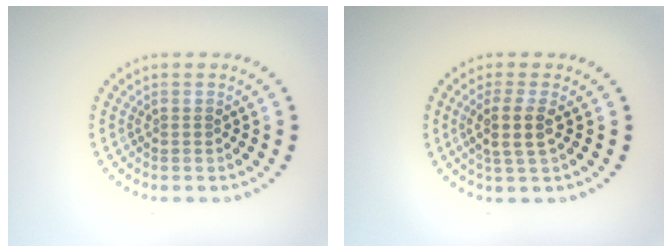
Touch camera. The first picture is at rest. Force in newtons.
{"total": 2.7, "press": 2.3, "slide": 1.5}